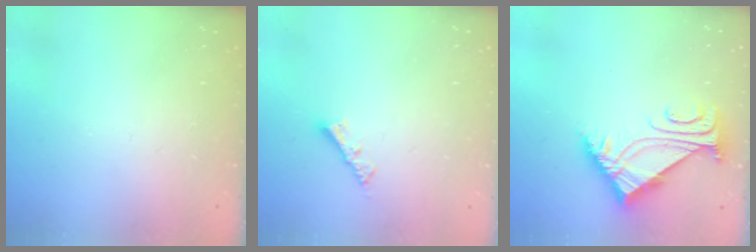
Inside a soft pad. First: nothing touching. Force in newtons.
{"total": 4.2, "press": 4.2, "slide": 0.3}
{"total": 4.9, "press": 4.8, "slide": 0.7}